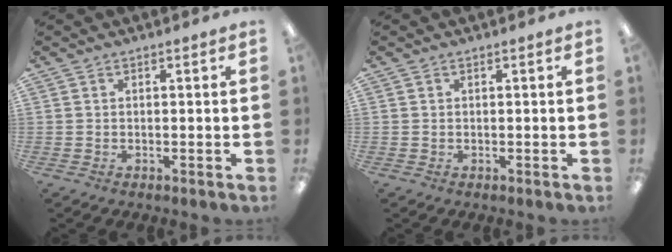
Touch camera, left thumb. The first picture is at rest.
{"total": 0.0}